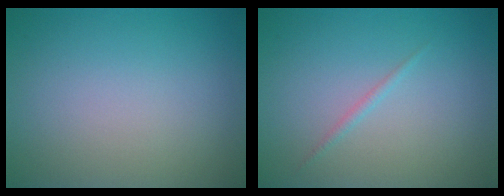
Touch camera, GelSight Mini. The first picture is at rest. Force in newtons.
{"total": 0.6, "press": 0.6, "slide": 0.1}